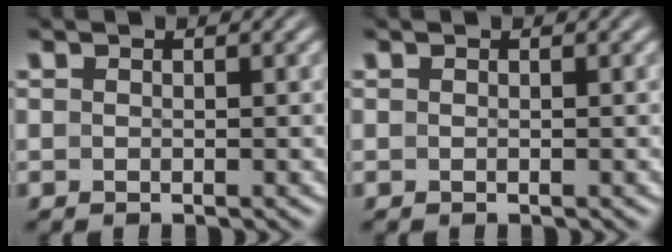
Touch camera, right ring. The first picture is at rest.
{"total": 0.0}